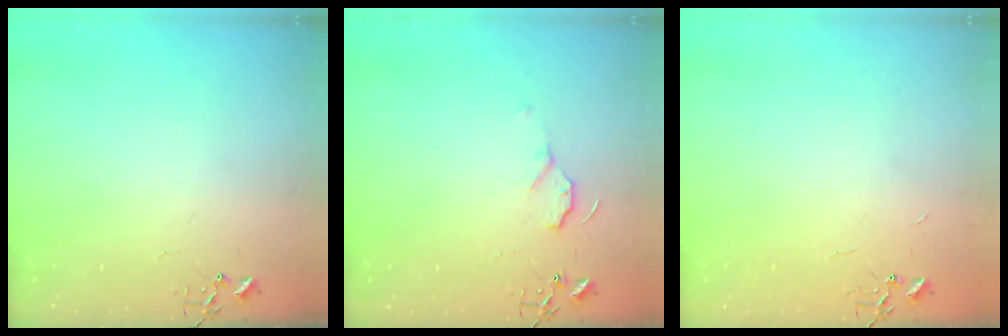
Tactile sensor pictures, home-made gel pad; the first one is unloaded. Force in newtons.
{"total": 7.0, "press": 6.9, "slide": 0.8}
{"total": 2.2, "press": 2.2, "slide": 0.3}